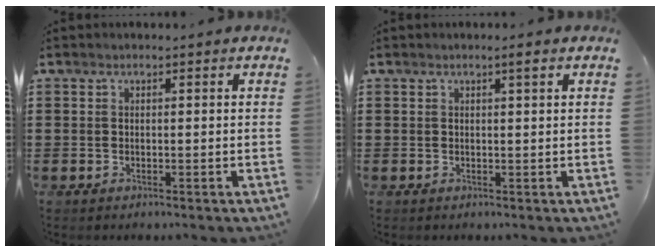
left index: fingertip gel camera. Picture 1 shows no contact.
{"total": 1.4, "force": [0.8, 0.0, 1.2], "torque": [-0.024, 0.002, 0.013]}